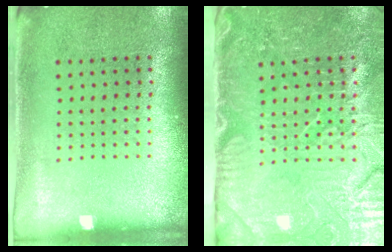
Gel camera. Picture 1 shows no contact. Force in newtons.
{"total": 5.0, "press": 4.5, "slide": 2.2}